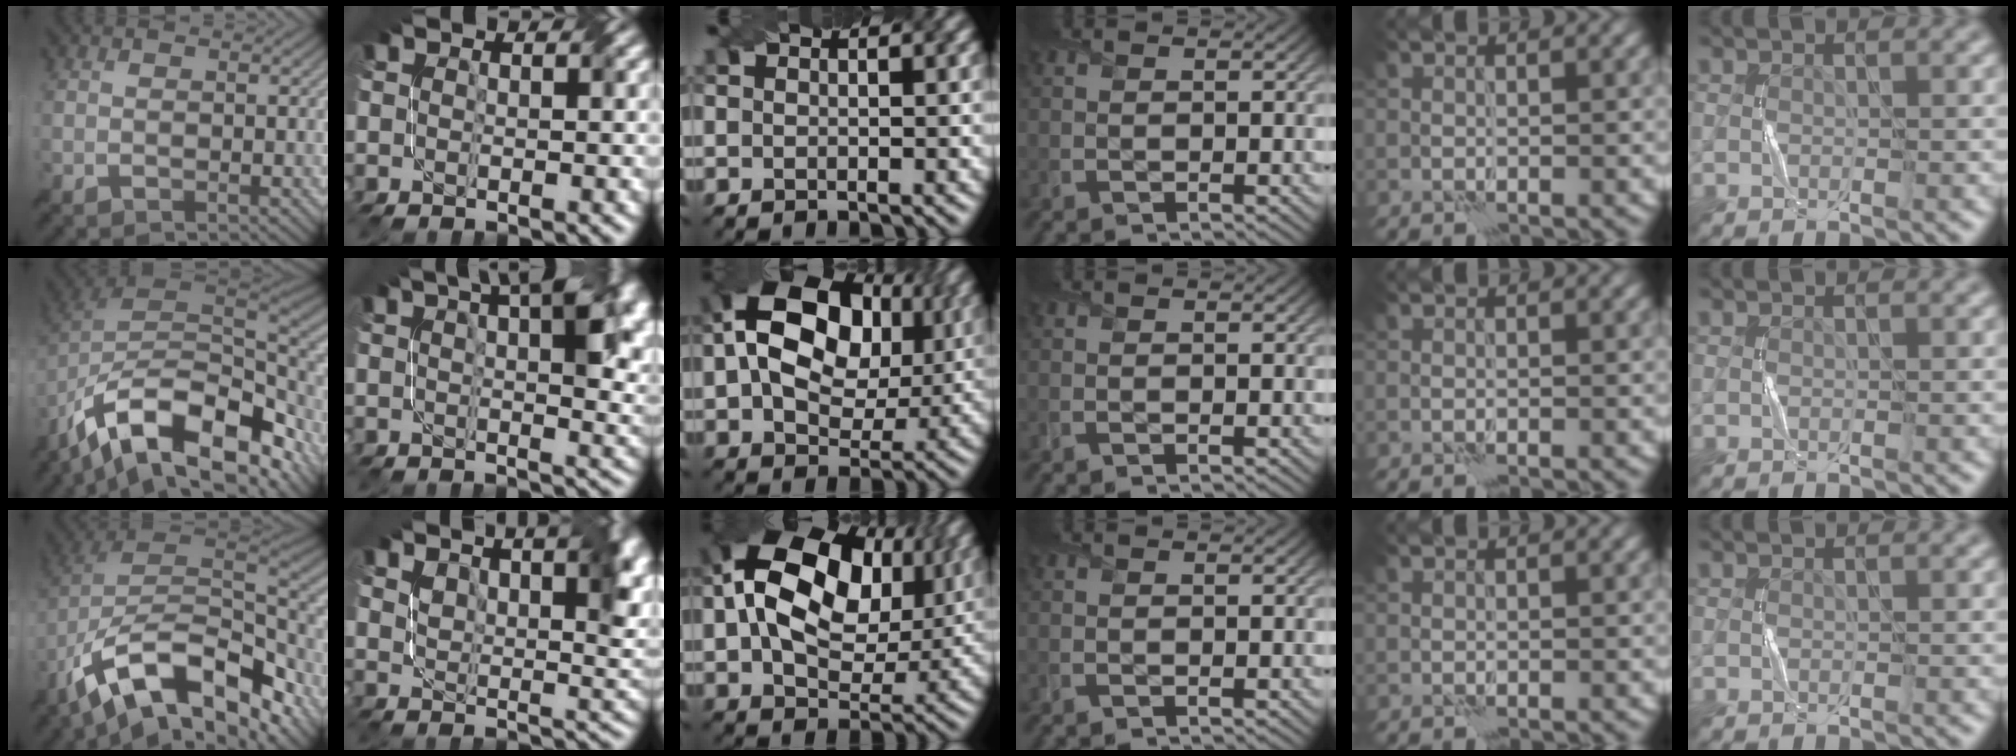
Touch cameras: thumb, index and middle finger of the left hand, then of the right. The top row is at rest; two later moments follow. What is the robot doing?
{"motion": "twist", "object": "screw"}